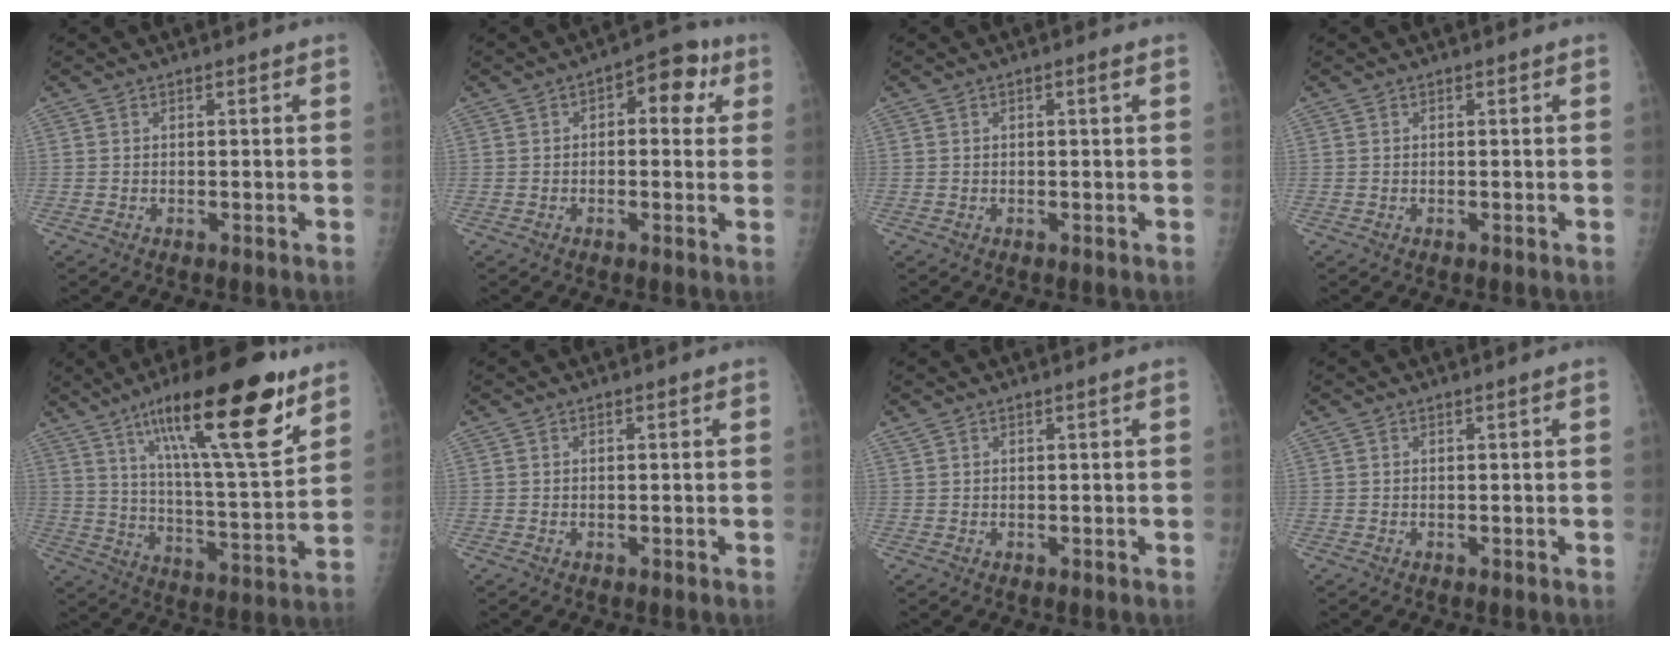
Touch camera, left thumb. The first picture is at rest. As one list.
[{"total": 8.0, "force": [2.3, 4.4, 6.2], "torque": [-0.042, 0.014, 0.021]}, {"total": 1.1, "force": [0.3, 0.1, 1.1], "torque": [-0.021, 0.004, 0.005]}, {"total": 0.0}, {"total": 24.4, "force": [14.0, 5.4, 19.2], "torque": [-0.284, -0.051, 0.231]}, {"total": 0.0}, {"total": 0.6, "force": [0.5, -0.1, 0.4], "torque": [-0.016, 0.004, 0.016]}, {"total": 0.0}]